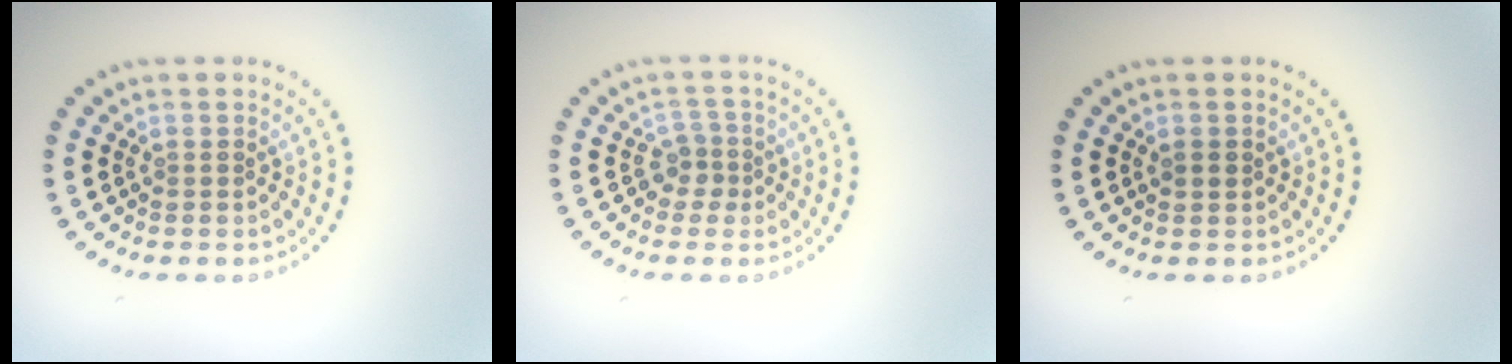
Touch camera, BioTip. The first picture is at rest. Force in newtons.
{"total": 1.9, "press": 1.4, "slide": 1.3}
{"total": 0.9, "press": 0.8, "slide": 0.3}